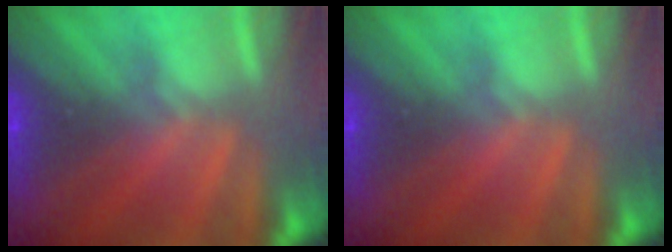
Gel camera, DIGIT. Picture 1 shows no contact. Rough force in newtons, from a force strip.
{"total": 0.0}